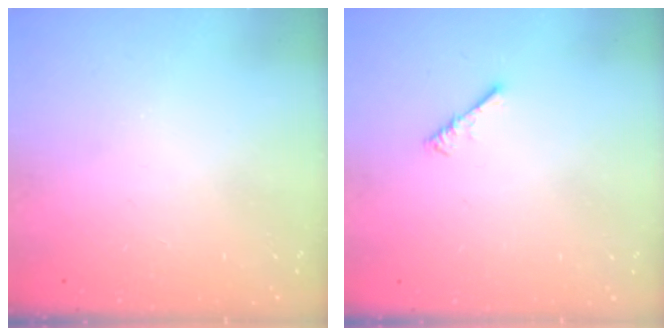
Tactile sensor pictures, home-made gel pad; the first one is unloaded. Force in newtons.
{"total": 0.9, "press": 0.9, "slide": 0.3}